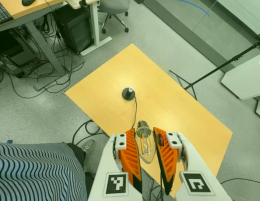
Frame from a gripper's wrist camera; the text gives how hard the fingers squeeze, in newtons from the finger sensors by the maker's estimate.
{"total": 21.4, "left": 24.3, "right": 18.4}